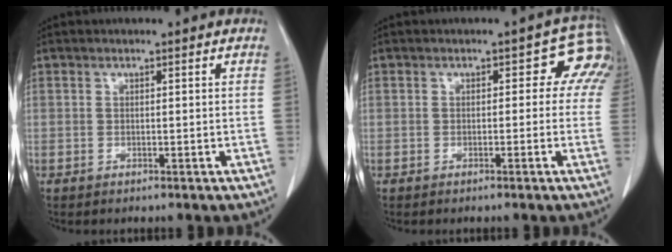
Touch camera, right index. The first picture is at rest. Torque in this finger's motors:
{"motor_torque": [0.16, 0.11, 0.07, 0.00]}